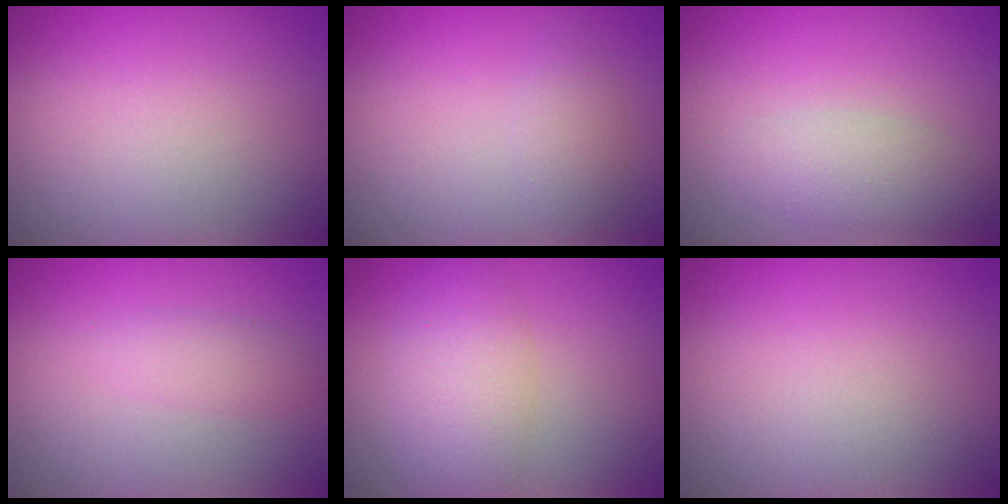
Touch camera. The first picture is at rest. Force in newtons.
{"total": 1.8, "press": 1.8, "slide": 0.2}
{"total": 2.7, "press": 2.7, "slide": 0.1}
{"total": 1.5, "press": 1.5, "slide": 0.1}
{"total": 4.3, "press": 4.2, "slide": 0.2}
{"total": 0.0}